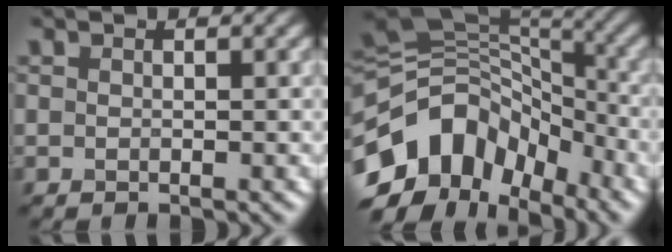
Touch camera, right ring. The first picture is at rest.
{"total": 12.6, "force": [-5.4, 8.6, 7.5], "torque": [-0.154, 0.026, -0.116]}